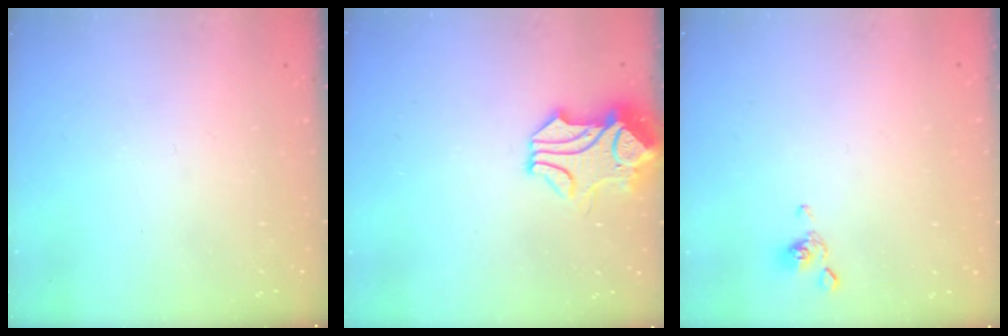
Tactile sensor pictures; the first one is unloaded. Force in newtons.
{"total": 1.3, "press": 0.7, "slide": 1.1}
{"total": 2.1, "press": 2.1, "slide": 0.5}